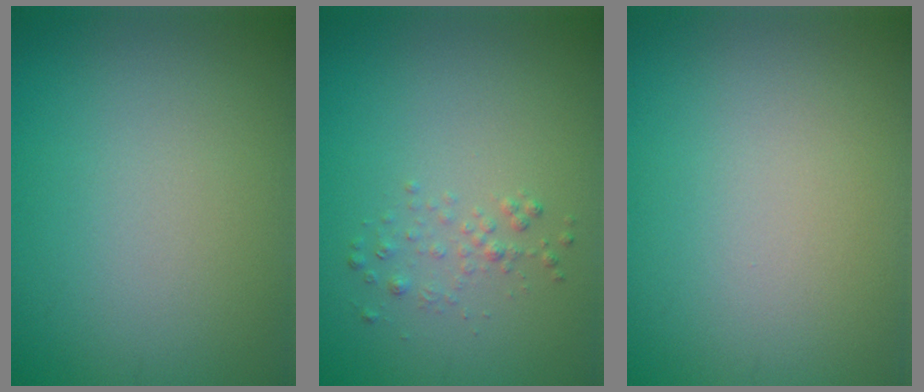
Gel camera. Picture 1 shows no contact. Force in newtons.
{"total": 1.0, "press": 1.0, "slide": 0.1}
{"total": 0.0}